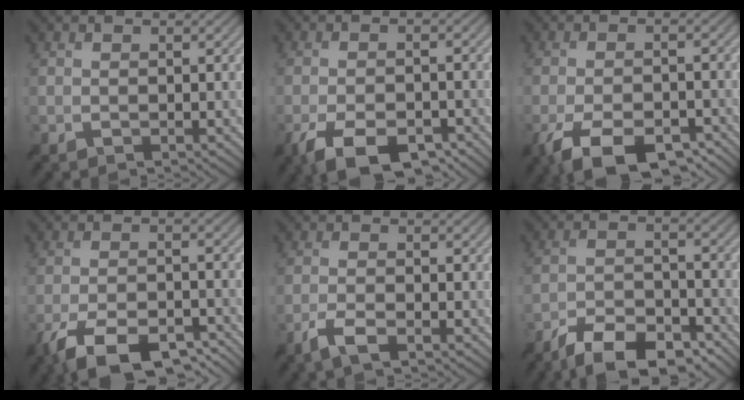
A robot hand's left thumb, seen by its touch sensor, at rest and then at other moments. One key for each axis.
{"total": 8.7, "fx": -5.5, "fy": 3.2, "fz": 6.0, "tx": -0.110, "ty": -0.004, "tz": -0.095}
{"total": 10.3, "fx": -6.6, "fy": 3.7, "fz": 7.0, "tx": -0.129, "ty": -0.005, "tz": -0.115}
{"total": 11.2, "fx": -7.7, "fy": 3.8, "fz": 7.3, "tx": -0.134, "ty": -0.005, "tz": -0.135}
{"total": 3.2, "fx": -1.8, "fy": 0.7, "fz": 2.5, "tx": -0.056, "ty": 0.002, "tz": -0.045}
{"total": 10.0, "fx": -7.5, "fy": 3.3, "fz": 5.8, "tx": -0.100, "ty": 0.002, "tz": -0.140}